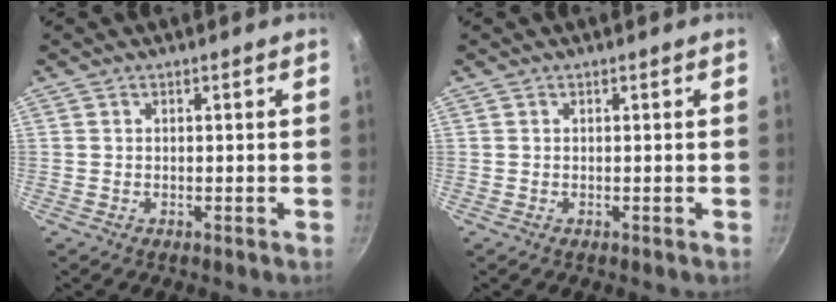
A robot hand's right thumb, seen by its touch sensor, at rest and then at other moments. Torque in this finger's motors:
{"motor_torque": [-0.25, -0.03, 0.04, 0.04, 0.03]}